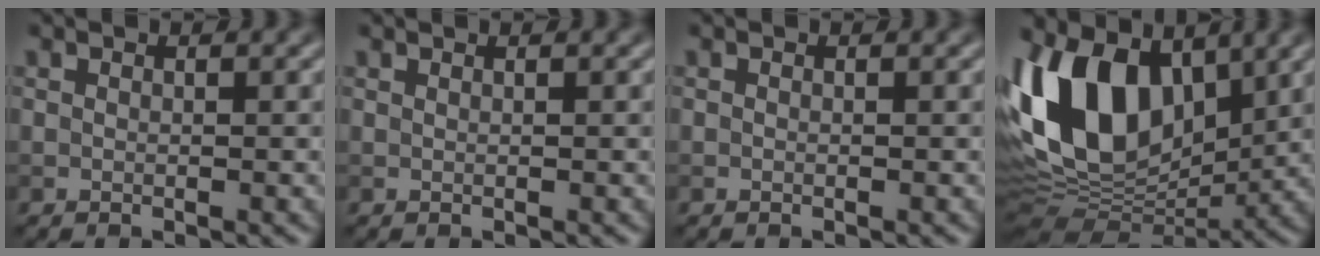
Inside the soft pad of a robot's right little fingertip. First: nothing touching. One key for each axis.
{"total": 0.0}
{"total": 0.0}
{"total": 13.9, "fx": 3.8, "fy": 8.5, "fz": 10.3, "tx": -0.211, "ty": 0.013, "tz": 0.055}